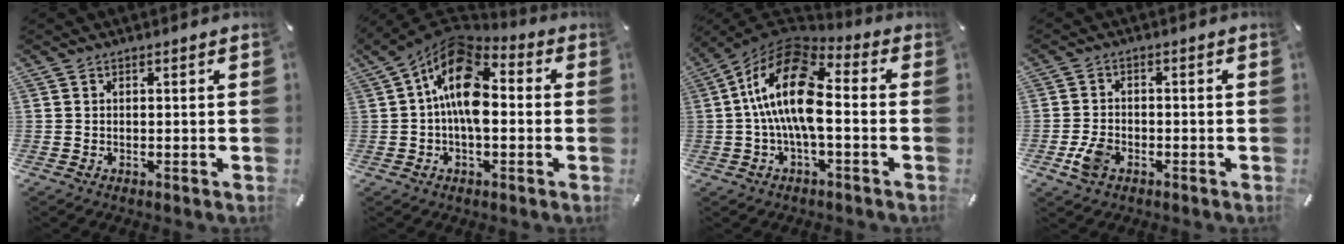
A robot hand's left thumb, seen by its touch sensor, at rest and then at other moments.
{"total": 15.6, "force": [0.8, 8.9, 12.7], "torque": [-0.230, -0.010, 0.011]}
{"total": 17.5, "force": [-0.2, 8.3, 15.4], "torque": [-0.299, 0.002, 0.000]}
{"total": 5.1, "force": [-2.2, 3.6, 2.9], "torque": [-0.072, 0.004, -0.043]}